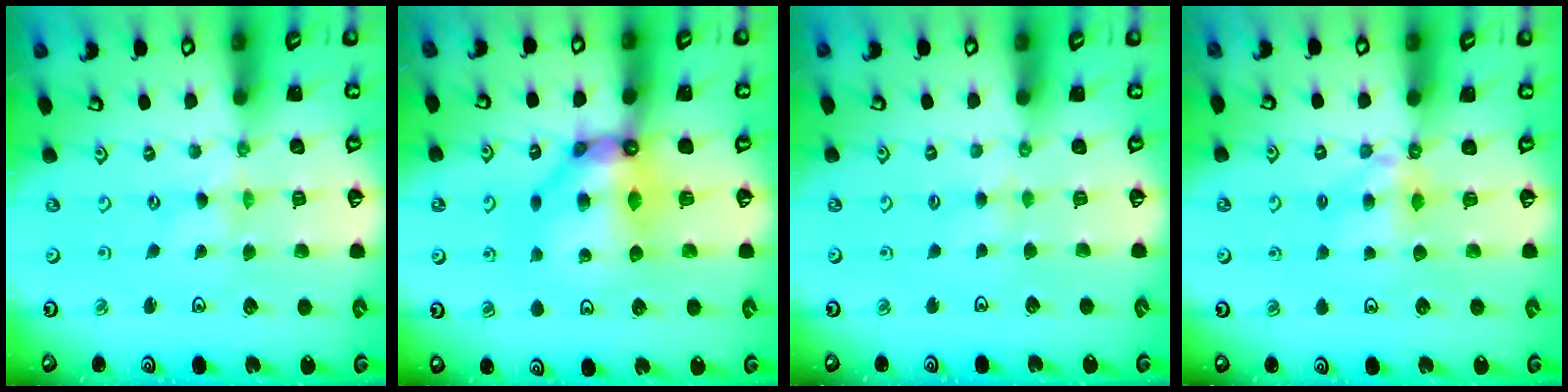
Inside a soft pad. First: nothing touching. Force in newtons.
{"total": 10.7, "press": 10.6, "slide": 1.0}
{"total": 2.8, "press": 2.7, "slide": 0.5}
{"total": 5.8, "press": 5.8, "slide": 0.3}